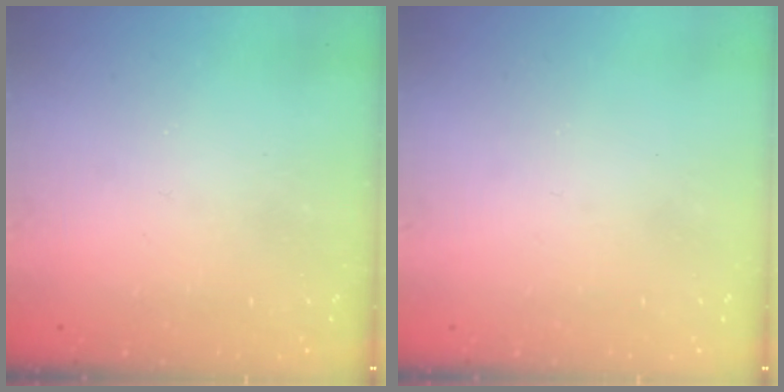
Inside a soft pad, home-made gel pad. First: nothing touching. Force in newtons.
{"total": 0.5, "press": 0.5, "slide": 0.1}